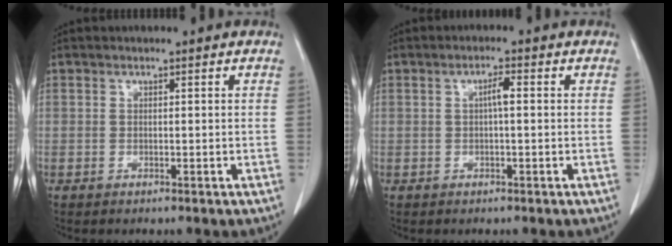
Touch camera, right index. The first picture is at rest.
{"total": 2.1, "force": [0.2, 0.2, 2.1], "torque": [-0.038, 0.004, 0.003]}